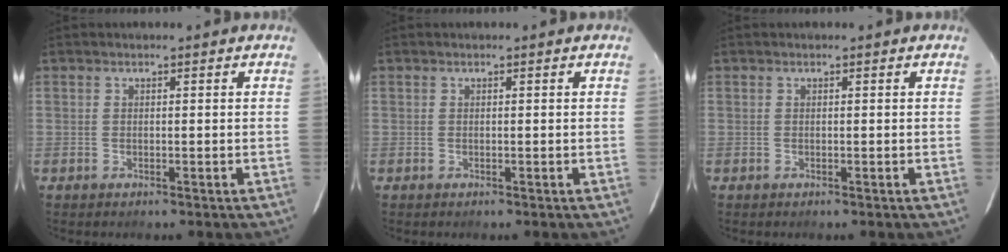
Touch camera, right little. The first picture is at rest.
{"total": 0.0}
{"total": 0.0}